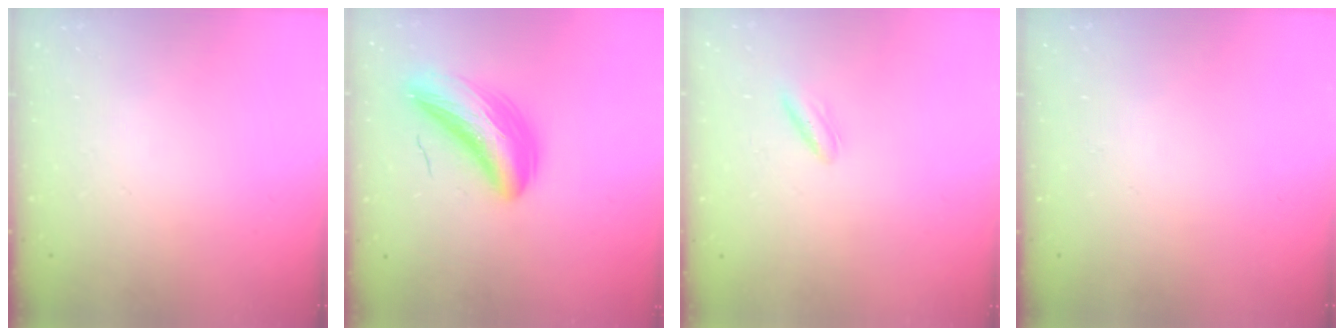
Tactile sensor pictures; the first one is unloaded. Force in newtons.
{"total": 10.9, "press": 10.6, "slide": 2.4}
{"total": 4.1, "press": 4.0, "slide": 1.0}
{"total": 0.0}